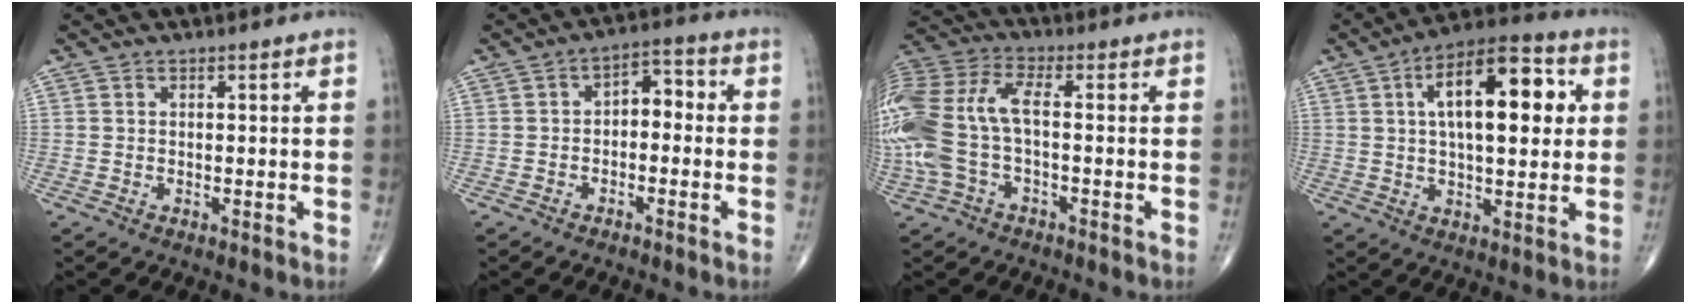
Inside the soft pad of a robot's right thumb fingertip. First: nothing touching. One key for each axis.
{"total": 5.3, "fx": -0.7, "fy": 3.3, "fz": 4.1, "tx": -0.040, "ty": 0.031, "tz": -0.024}
{"total": 17.1, "fx": -1.8, "fy": 8.4, "fz": 14.9, "tx": -0.371, "ty": 0.028, "tz": -0.034}
{"total": 17.3, "fx": 4.0, "fy": 7.6, "fz": 15.0, "tx": -0.208, "ty": 0.014, "tz": 0.054}